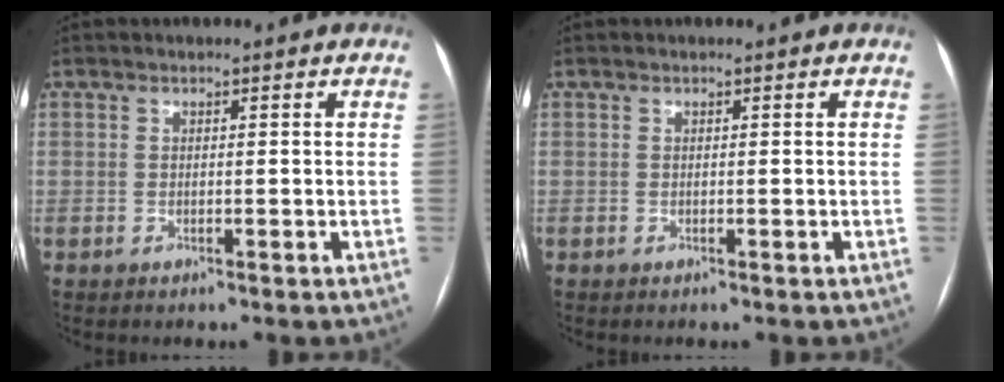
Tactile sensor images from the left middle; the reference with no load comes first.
{"total": 0.0}